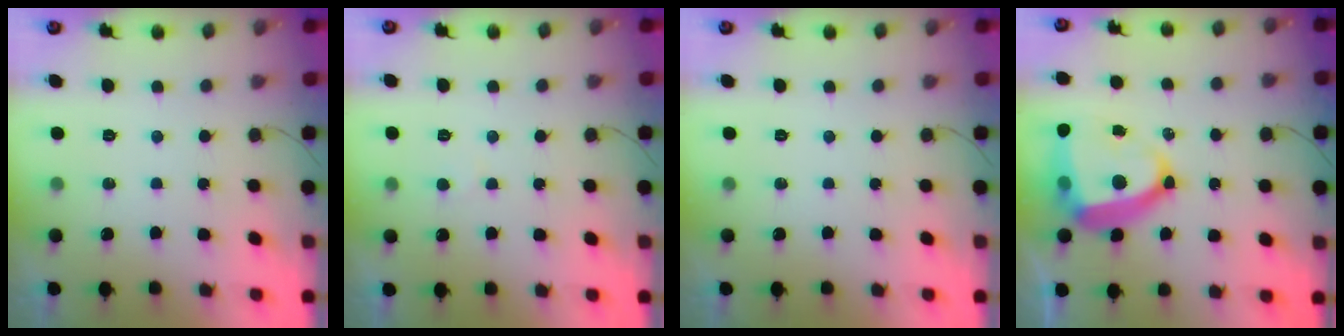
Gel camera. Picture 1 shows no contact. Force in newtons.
{"total": 2.3, "press": 2.3, "slide": 0.3}
{"total": 0.0}
{"total": 16.3, "press": 16.1, "slide": 2.4}